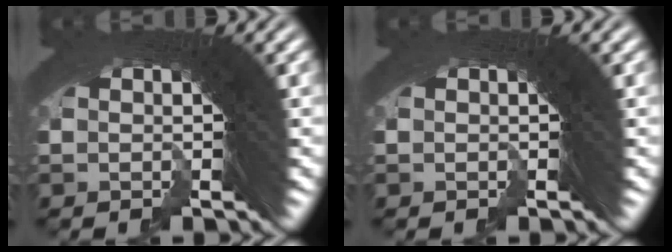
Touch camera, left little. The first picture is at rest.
{"total": 0.0}